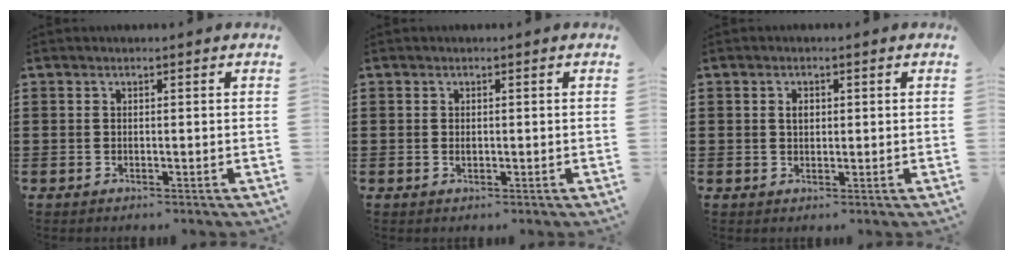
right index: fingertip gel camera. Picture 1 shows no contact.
{"total": 0.6, "force": [0.0, 0.4, 0.5], "torque": [-0.012, -0.001, 0.000]}
{"total": 1.7, "force": [0.4, 1.1, 1.3], "torque": [-0.028, 0.006, 0.006]}